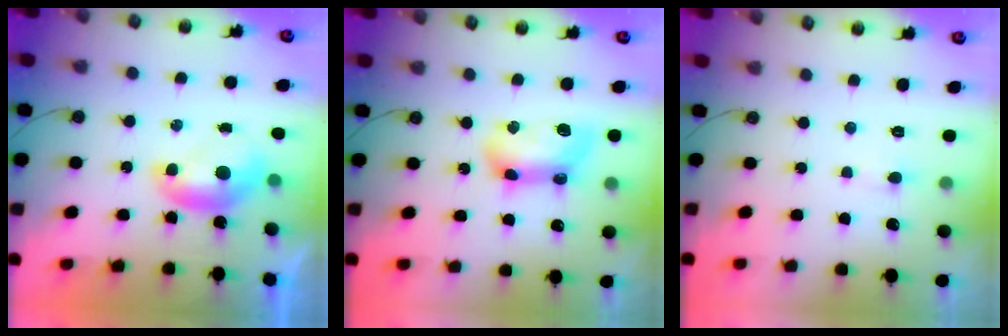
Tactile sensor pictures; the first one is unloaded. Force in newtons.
{"total": 11.2, "press": 11.2, "slide": 0.5}
{"total": 0.6, "press": 0.5, "slide": 0.3}